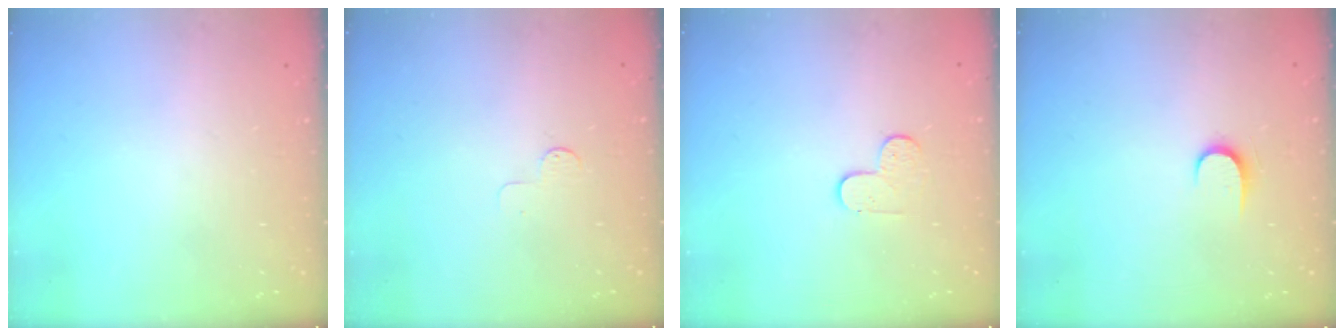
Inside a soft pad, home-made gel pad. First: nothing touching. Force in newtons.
{"total": 2.7, "press": 2.7, "slide": 0.2}
{"total": 5.4, "press": 5.3, "slide": 0.6}
{"total": 5.4, "press": 5.4, "slide": 0.7}